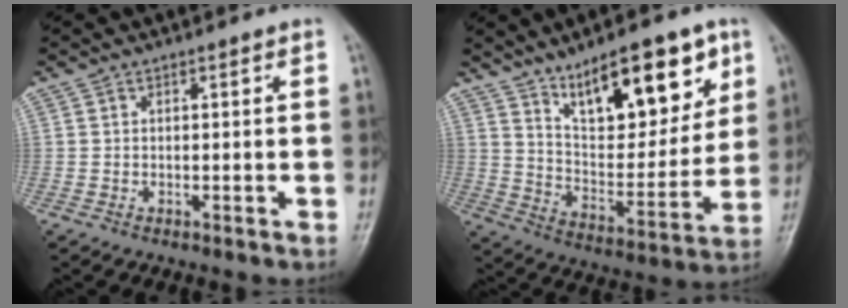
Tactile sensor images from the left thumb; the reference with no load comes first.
{"total": 19.3, "force": [10.9, 7.9, 13.7], "torque": [-0.156, -0.055, 0.187]}